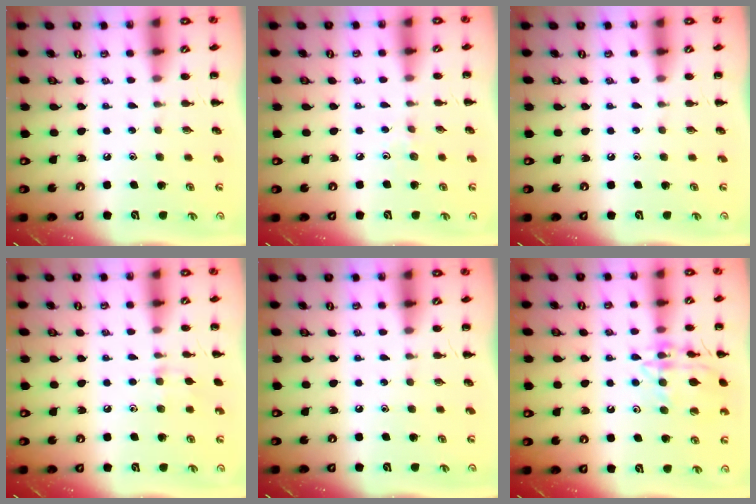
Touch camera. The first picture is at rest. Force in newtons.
{"total": 3.1, "press": 2.9, "slide": 1.2}
{"total": 0.0}
{"total": 7.3, "press": 7.0, "slide": 2.0}
{"total": 0.0}
{"total": 15.4, "press": 15.4, "slide": 0.8}